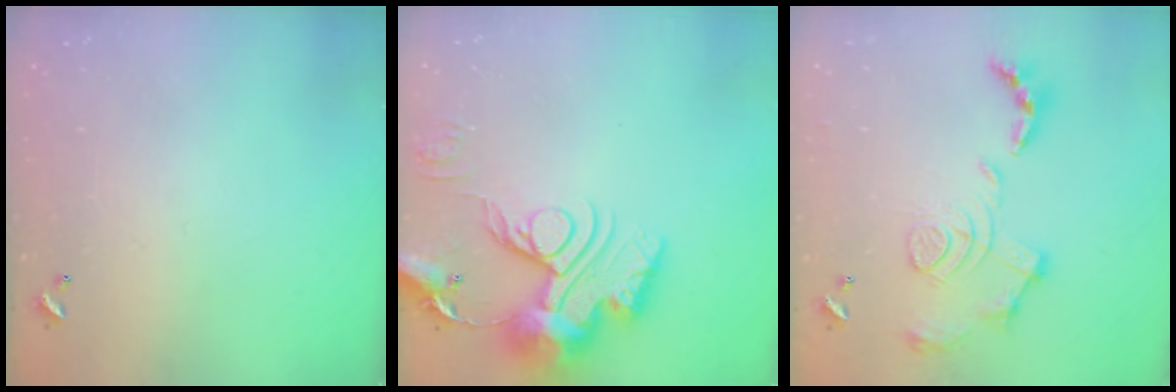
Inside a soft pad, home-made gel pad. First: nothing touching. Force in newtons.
{"total": 18.7, "press": 18.6, "slide": 1.7}
{"total": 1.7, "press": 1.1, "slide": 1.3}